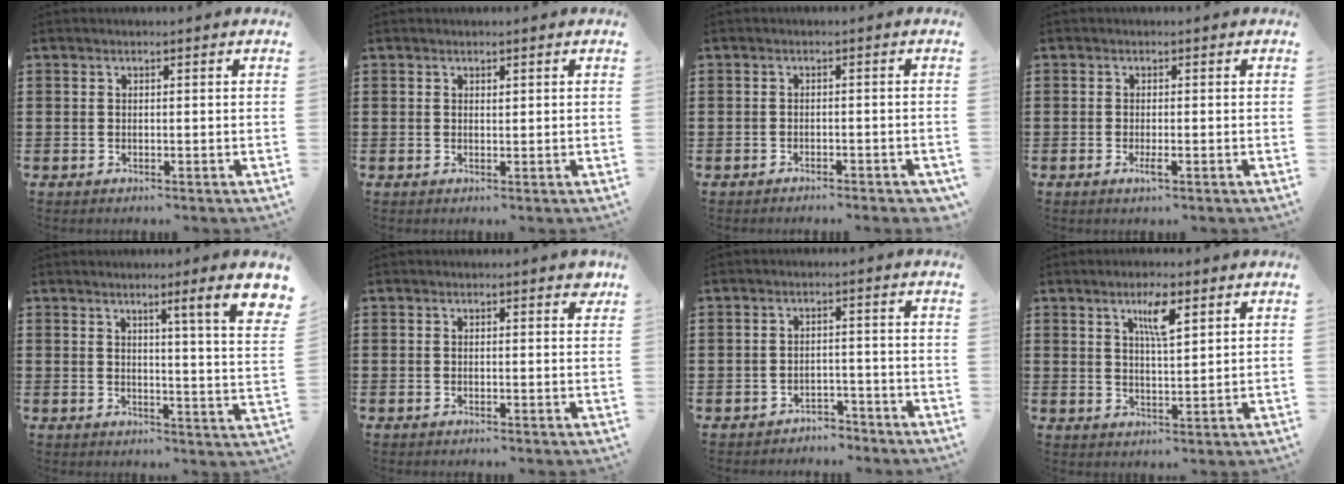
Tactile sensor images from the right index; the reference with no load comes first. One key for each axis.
{"total": 0.5, "fx": 0.4, "fy": 0.3, "fz": 0.2, "tx": -0.005, "ty": 0.002, "tz": 0.007}
{"total": 1.2, "fx": -1.2, "fy": 0.1, "fz": 0.2, "tx": -0.007, "ty": 0.000, "tz": -0.025}
{"total": 1.6, "fx": -0.7, "fy": 0.2, "fz": 1.5, "tx": -0.033, "ty": -0.006, "tz": -0.014}
{"total": 6.1, "fx": 3.0, "fy": -0.5, "fz": 5.3, "tx": -0.087, "ty": -0.028, "tz": 0.038}
{"total": 1.3, "fx": 0.9, "fy": 0.6, "fz": 0.8, "tx": -0.001, "ty": -0.002, "tz": 0.012}
{"total": 2.6, "fx": -2.5, "fy": 0.6, "fz": -0.2, "tx": -0.006, "ty": 0.003, "tz": -0.055}
{"total": 5.0, "fx": 2.8, "fy": 1.0, "fz": 4.0, "tx": -0.071, "ty": 0.002, "tz": 0.042}